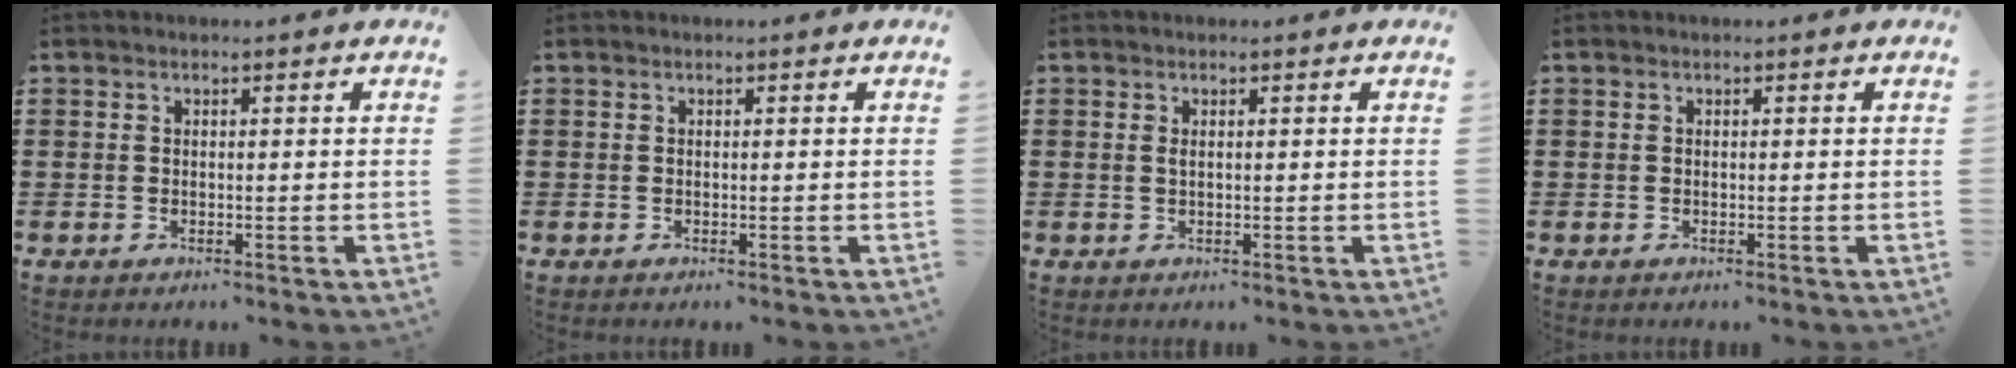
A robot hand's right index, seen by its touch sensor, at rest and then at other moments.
{"total": 0.0}
{"total": 0.7, "force": [0.2, 0.2, 0.6], "torque": [-0.015, 0.000, 0.004]}
{"total": 0.0}